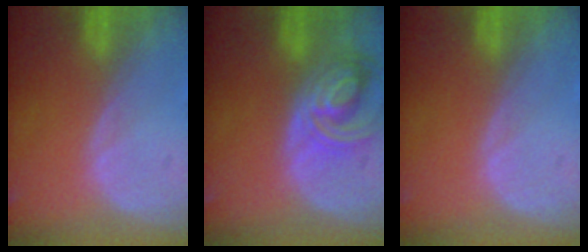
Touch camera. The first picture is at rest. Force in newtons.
{"total": 8.0, "press": 7.0, "slide": 3.8}
{"total": 0.0}